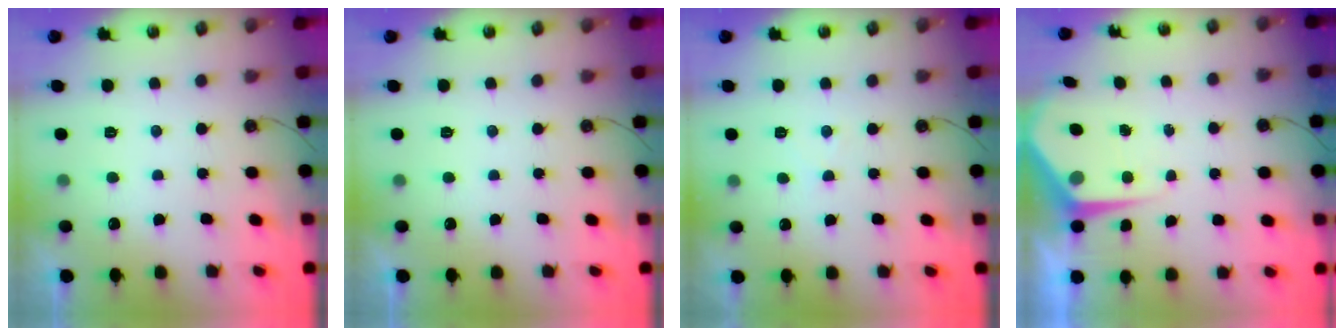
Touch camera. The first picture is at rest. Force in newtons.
{"total": 0.0}
{"total": 2.5, "press": 2.5, "slide": 0.4}
{"total": 5.7, "press": 5.7, "slide": 0.4}